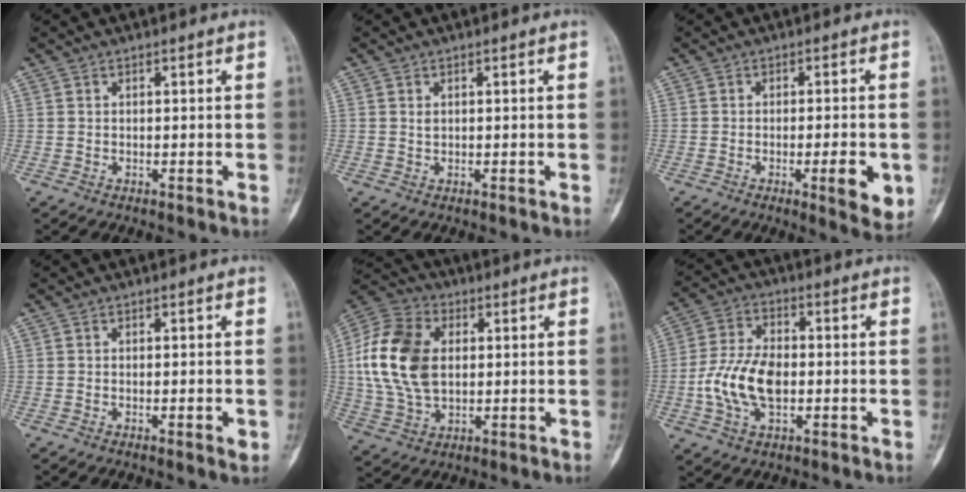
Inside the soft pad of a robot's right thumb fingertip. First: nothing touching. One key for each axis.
{"total": 0.7, "fx": 0.3, "fy": 0.5, "fz": 0.5, "tx": -0.005, "ty": 0.002, "tz": 0.006}
{"total": 7.2, "fx": -2.0, "fy": 1.8, "fz": 6.7, "tx": -0.086, "ty": -0.007, "tz": -0.024}
{"total": 1.9, "fx": -0.4, "fy": 0.4, "fz": 1.8, "tx": -0.031, "ty": -0.005, "tz": -0.007}
{"total": 16.8, "fx": 1.9, "fy": 11.3, "fz": 12.4, "tx": -0.239, "ty": 0.010, "tz": 0.035}
{"total": 11.7, "fx": -1.7, "fy": 6.8, "fz": 9.4, "tx": -0.183, "ty": 0.016, "tz": -0.034}